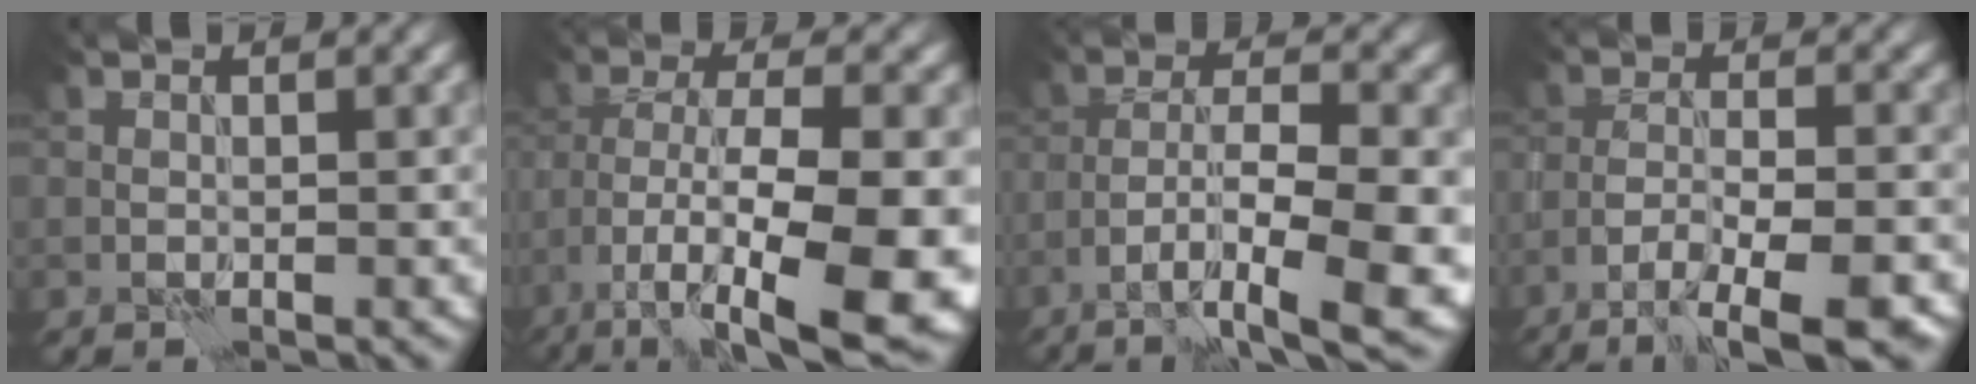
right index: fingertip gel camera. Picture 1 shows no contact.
{"total": 13.7, "force": [-6.5, 4.9, 11.1], "torque": [-0.202, -0.014, -0.096]}
{"total": 11.5, "force": [-5.5, 3.2, 9.5], "torque": [-0.160, -0.004, -0.080]}
{"total": 8.1, "force": [-5.7, 1.8, 5.5], "torque": [-0.083, -0.010, -0.089]}